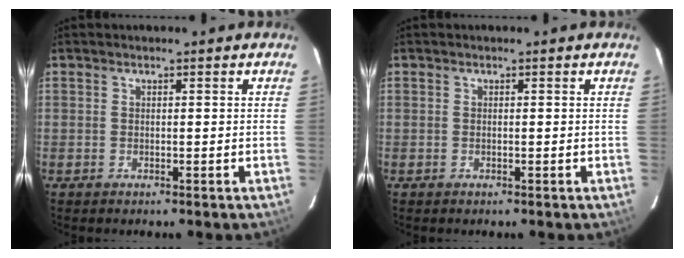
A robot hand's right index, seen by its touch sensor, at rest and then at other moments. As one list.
[{"total": 0.0}]